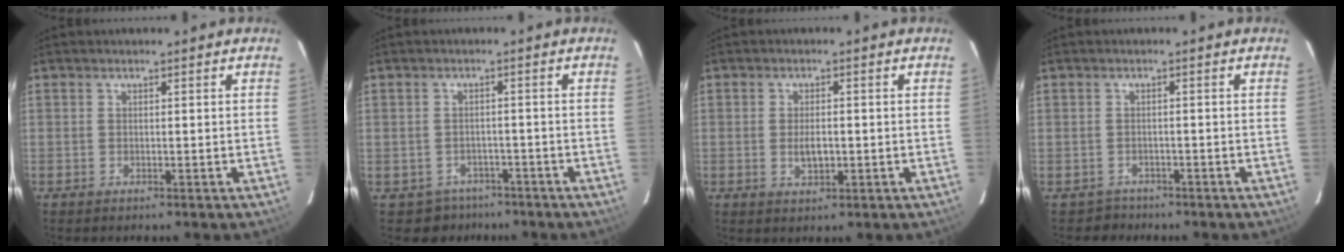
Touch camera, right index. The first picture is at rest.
{"total": 4.6, "force": [-3.1, 3.4, -0.2], "torque": [-0.004, 0.026, -0.043]}
{"total": 3.3, "force": [-0.5, 1.6, 2.8], "torque": [-0.051, -0.003, -0.006]}
{"total": 2.6, "force": [-1.7, 1.8, -0.7], "torque": [0.008, 0.014, -0.028]}